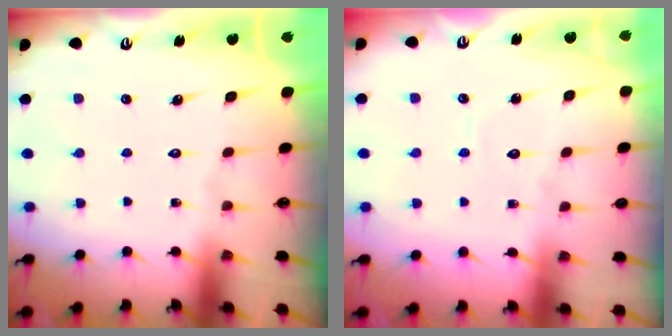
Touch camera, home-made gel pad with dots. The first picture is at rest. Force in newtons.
{"total": 3.9, "press": 3.9, "slide": 0.2}